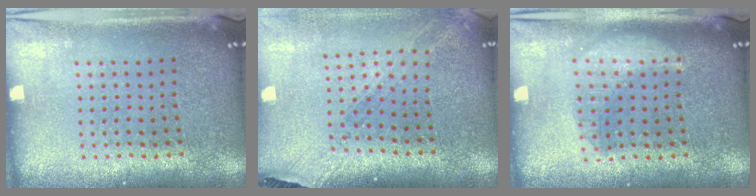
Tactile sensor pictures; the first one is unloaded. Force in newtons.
{"total": 1.5, "press": 1.4, "slide": 0.3}
{"total": 1.4, "press": 1.4, "slide": 0.1}